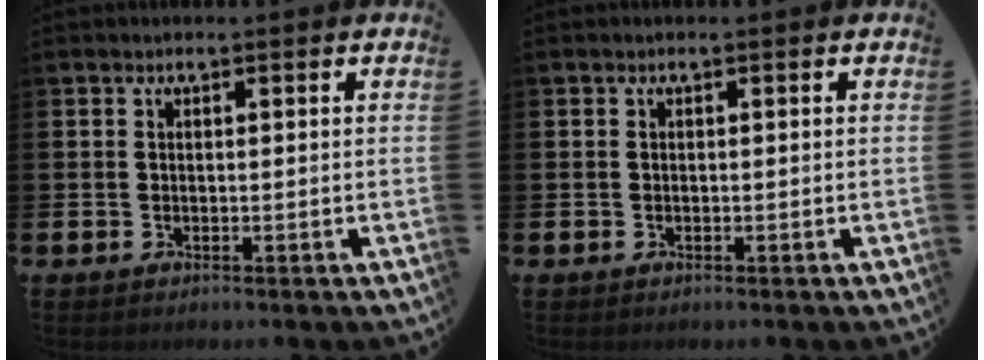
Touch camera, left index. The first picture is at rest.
{"total": 0.0}